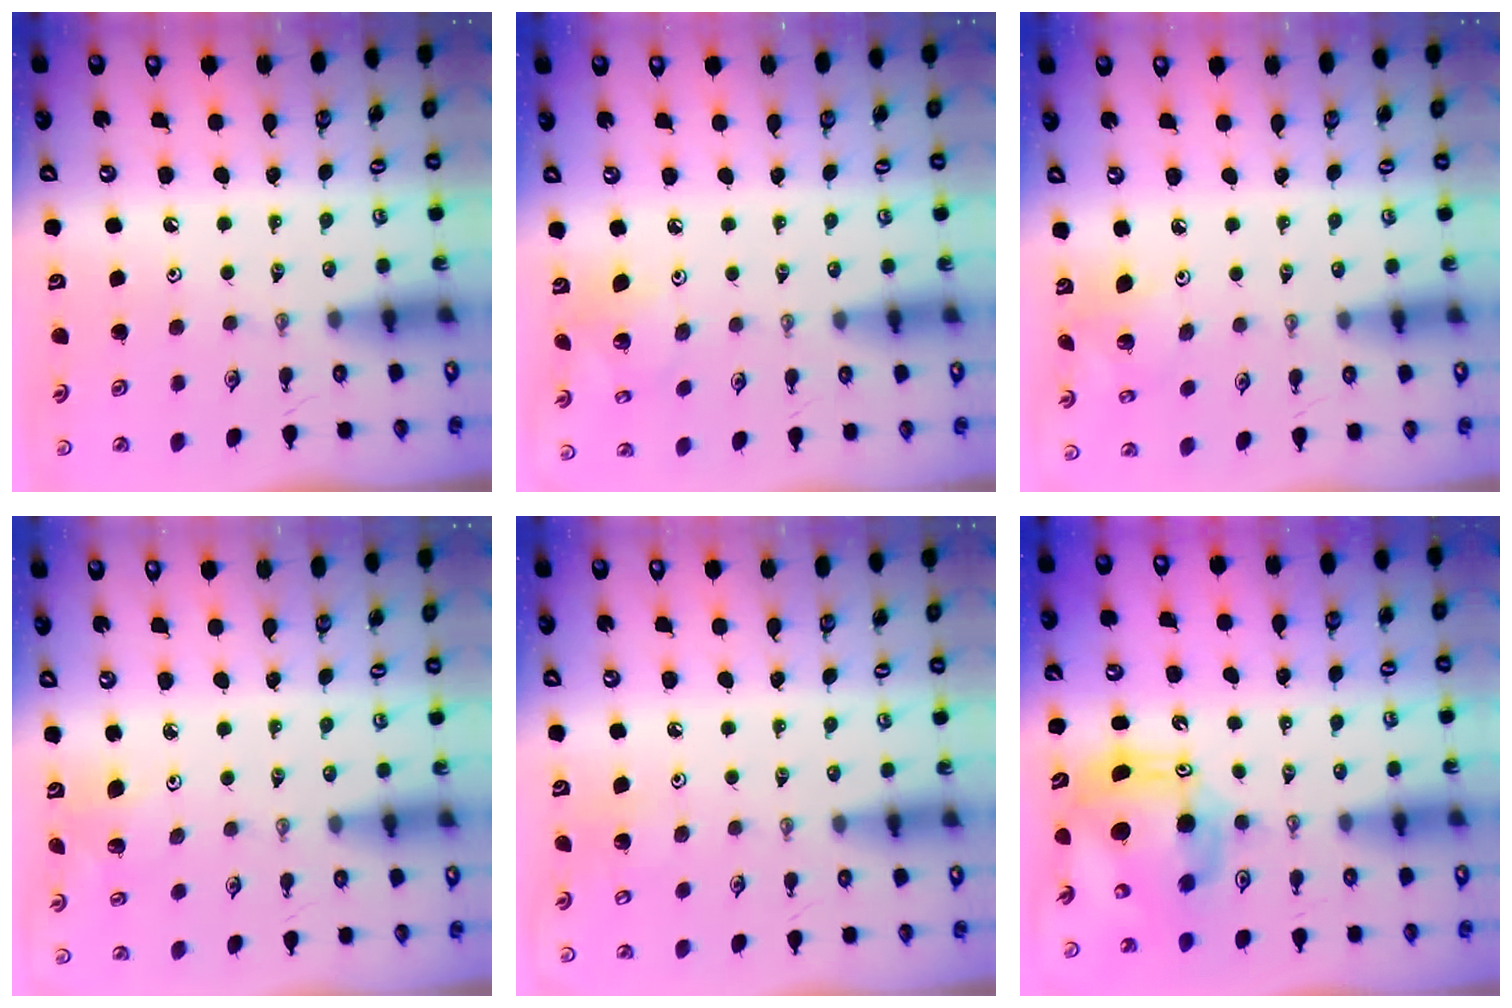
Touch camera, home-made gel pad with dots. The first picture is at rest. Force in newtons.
{"total": 5.9, "press": 5.9, "slide": 0.2}
{"total": 5.3, "press": 5.3, "slide": 0.3}
{"total": 3.1, "press": 2.1, "slide": 2.3}
{"total": 5.3, "press": 5.3, "slide": 0.4}
{"total": 13.0, "press": 12.9, "slide": 1.0}